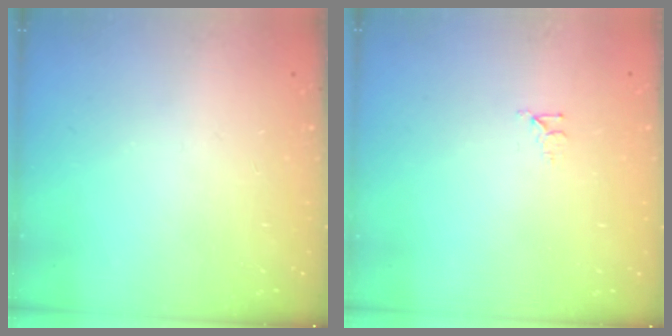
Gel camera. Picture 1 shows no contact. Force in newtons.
{"total": 3.3, "press": 3.3, "slide": 0.2}